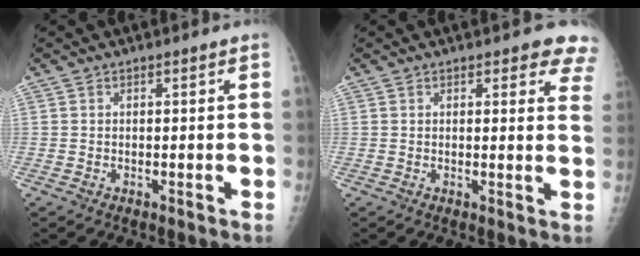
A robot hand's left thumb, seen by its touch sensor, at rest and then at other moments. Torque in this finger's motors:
{"motor_torque": [-0.10, 0.41, 0.11, -0.01, 0.01]}